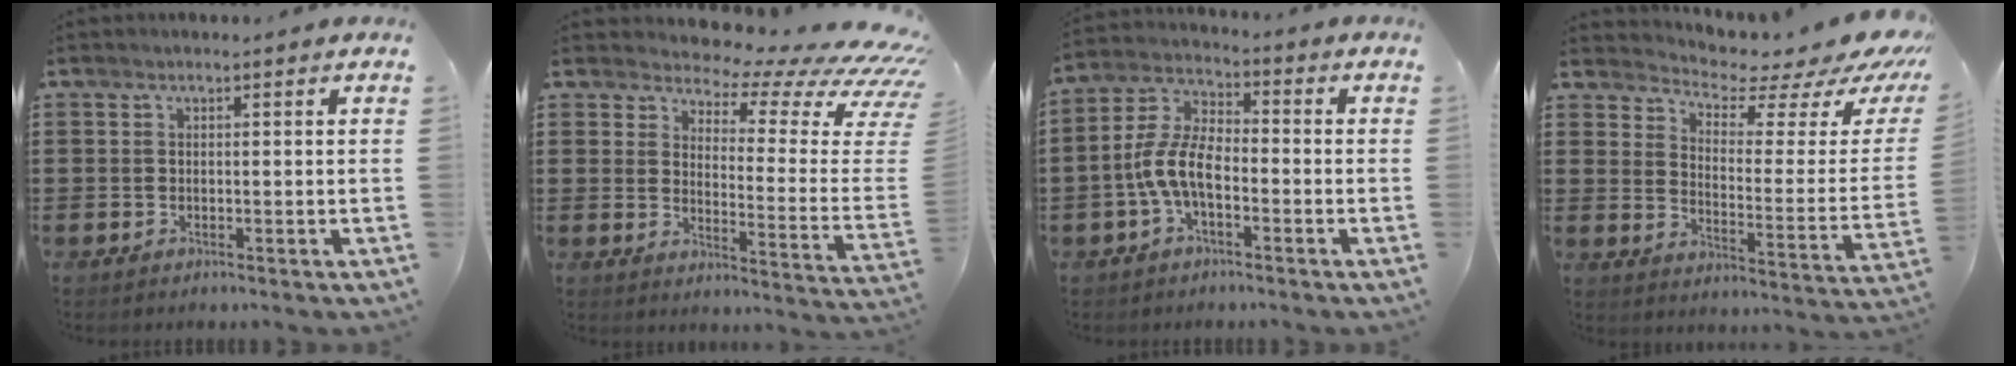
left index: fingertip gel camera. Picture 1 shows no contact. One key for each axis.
{"total": 6.3, "fx": 5.2, "fy": 1.2, "fz": 3.2, "tx": -0.063, "ty": -0.058, "tz": 0.084}
{"total": 7.6, "fx": -3.0, "fy": 3.4, "fz": 6.1, "tx": -0.147, "ty": 0.000, "tz": -0.061}
{"total": 4.4, "fx": 3.7, "fy": 1.0, "fz": 2.1, "tx": -0.050, "ty": -0.043, "tz": 0.055}